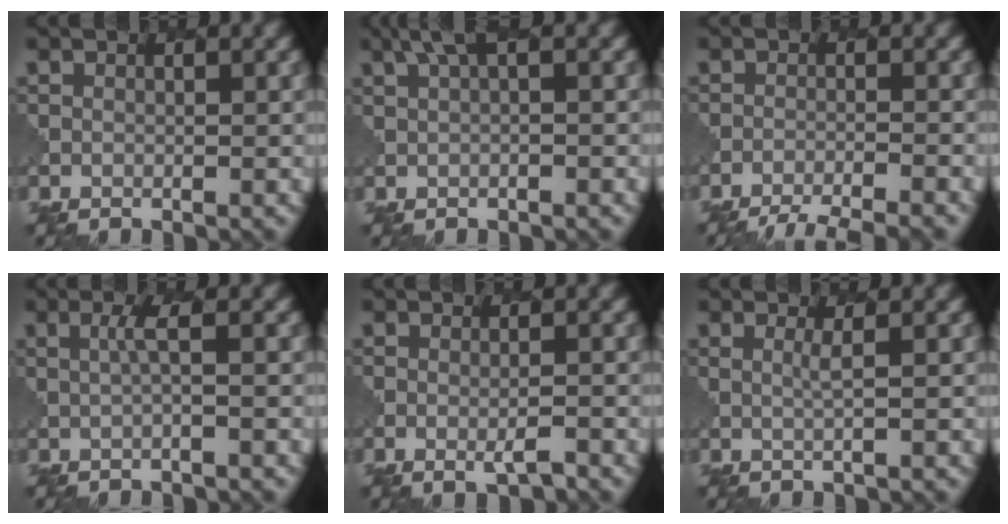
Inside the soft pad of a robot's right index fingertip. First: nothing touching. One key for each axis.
{"total": 2.3, "fx": 1.1, "fy": 0.5, "fz": 2.0, "tx": -0.031, "ty": 0.002, "tz": 0.021}
{"total": 5.7, "fx": -5.2, "fy": 0.9, "fz": 2.0, "tx": -0.032, "ty": -0.015, "tz": -0.078}
{"total": 1.7, "fx": 0.5, "fy": 0.3, "fz": 1.6, "tx": -0.030, "ty": -0.003, "tz": 0.008}
{"total": 1.6, "fx": -0.2, "fy": 0.3, "fz": 1.6, "tx": -0.026, "ty": -0.008, "tz": 0.000}
{"total": 1.2, "fx": 0.6, "fy": 0.3, "fz": 0.9, "tx": -0.014, "ty": -0.002, "tz": 0.009}